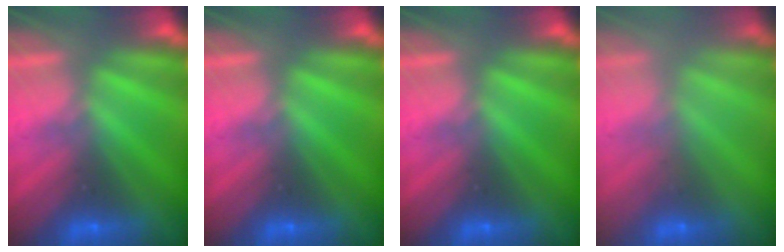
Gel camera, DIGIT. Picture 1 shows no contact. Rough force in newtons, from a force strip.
{"total": 0.0}
{"total": 0.0}
{"total": 2.5}